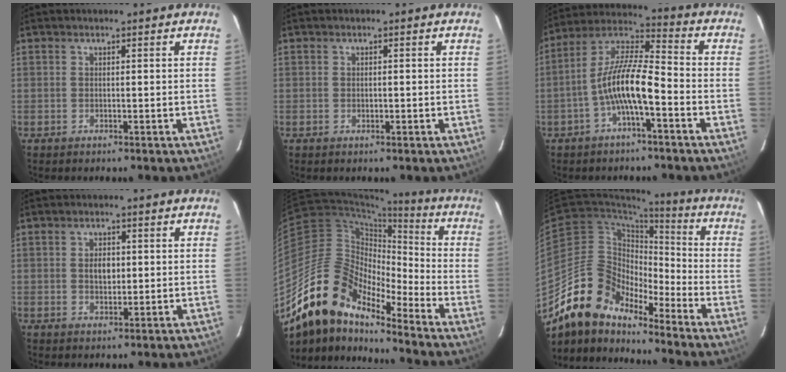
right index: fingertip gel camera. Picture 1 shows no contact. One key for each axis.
{"total": 0.8, "fx": -0.1, "fy": 0.4, "fz": 0.7, "tx": -0.010, "ty": 0.002, "tz": -0.001}
{"total": 10.9, "fx": -4.1, "fy": 2.4, "fz": 9.8, "tx": -0.202, "ty": 0.013, "tz": -0.081}
{"total": 3.1, "fx": 0.2, "fy": 2.1, "fz": 2.3, "tx": -0.038, "ty": 0.005, "tz": 0.005}
{"total": 18.0, "fx": -14.6, "fy": 6.2, "fz": 8.4, "tx": -0.142, "ty": 0.004, "tz": -0.288}
{"total": 14.5, "fx": -12.4, "fy": 5.9, "fz": 4.5, "tx": -0.084, "ty": 0.021, "tz": -0.240}